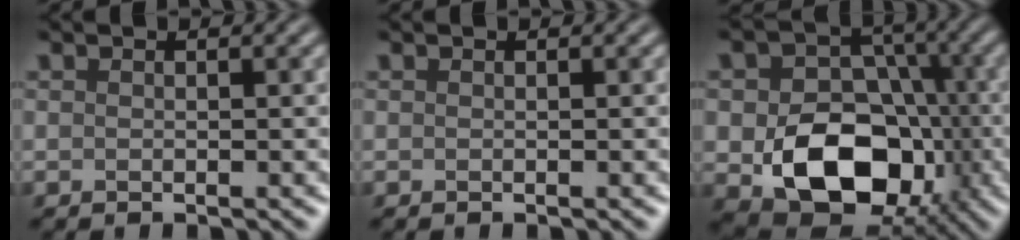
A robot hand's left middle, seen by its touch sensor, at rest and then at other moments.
{"total": 0.0}
{"total": 11.0, "force": [-2.6, 8.0, 7.0], "torque": [-0.119, -0.013, -0.044]}